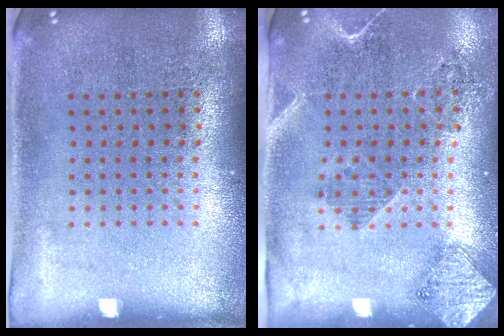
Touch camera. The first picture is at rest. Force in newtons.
{"total": 1.8, "press": 1.6, "slide": 0.9}